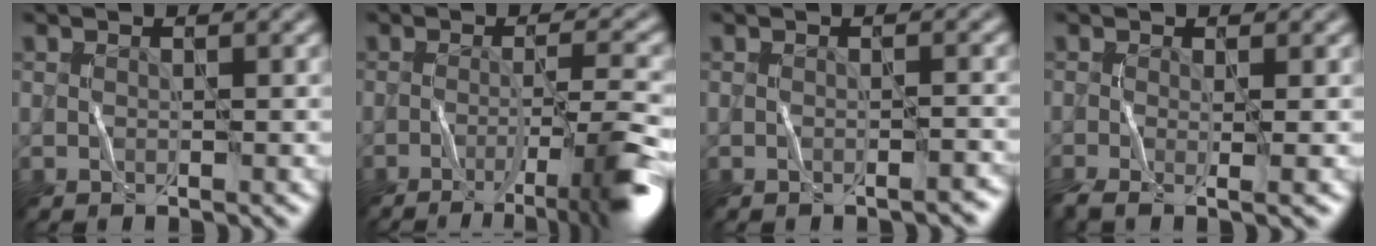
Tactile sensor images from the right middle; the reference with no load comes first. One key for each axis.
{"total": 7.6, "fx": -3.6, "fy": 1.4, "fz": 6.5, "tx": -0.086, "ty": 0.002, "tz": -0.054}
{"total": 1.1, "fx": -0.9, "fy": 0.2, "fz": 0.5, "tx": -0.008, "ty": 0.002, "tz": -0.014}
{"total": 3.1, "fx": -1.0, "fy": 0.7, "fz": 2.9, "tx": -0.056, "ty": -0.015, "tz": -0.025}